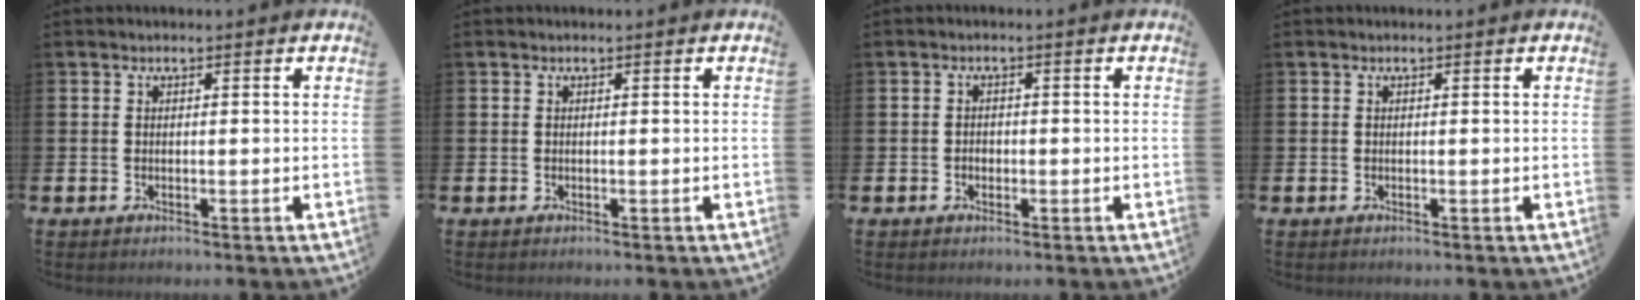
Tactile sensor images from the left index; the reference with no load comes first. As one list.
[{"total": 0.0}, {"total": 1.1, "force": [-0.4, 1.0, 0.5], "torque": [-0.008, 0.003, -0.010]}, {"total": 0.0}]